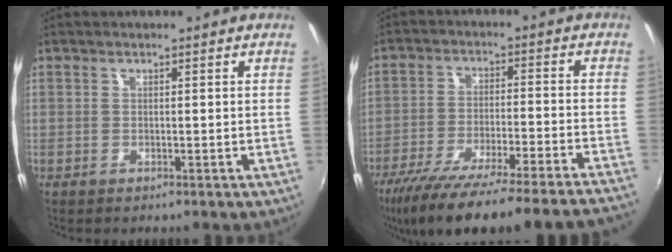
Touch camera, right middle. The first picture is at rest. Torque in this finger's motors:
{"motor_torque": [1.12, -1.01, 0.54, 0.21]}